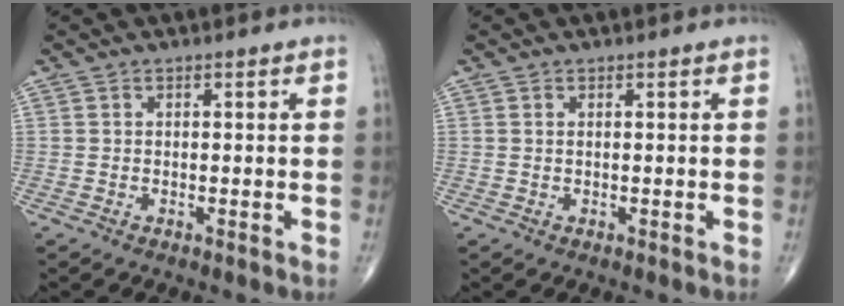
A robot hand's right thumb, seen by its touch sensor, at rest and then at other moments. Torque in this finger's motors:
{"motor_torque": [-0.24, -0.04, -0.26, -0.22, 0.06]}